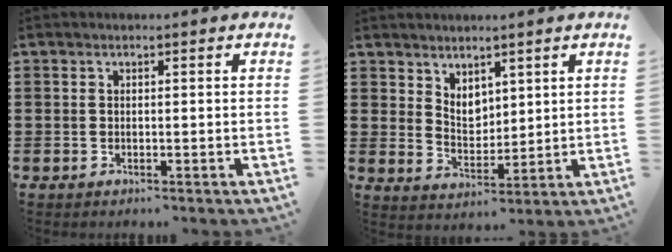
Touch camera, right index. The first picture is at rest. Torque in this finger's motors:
{"motor_torque": [-0.06, 0.23, 0.06, 0.05]}